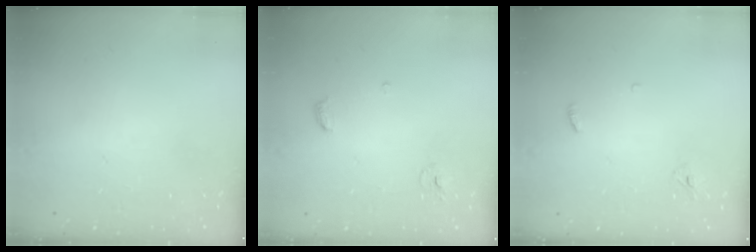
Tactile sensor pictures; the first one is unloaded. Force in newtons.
{"total": 4.0, "press": 4.0, "slide": 0.3}
{"total": 3.3, "press": 3.2, "slide": 0.3}